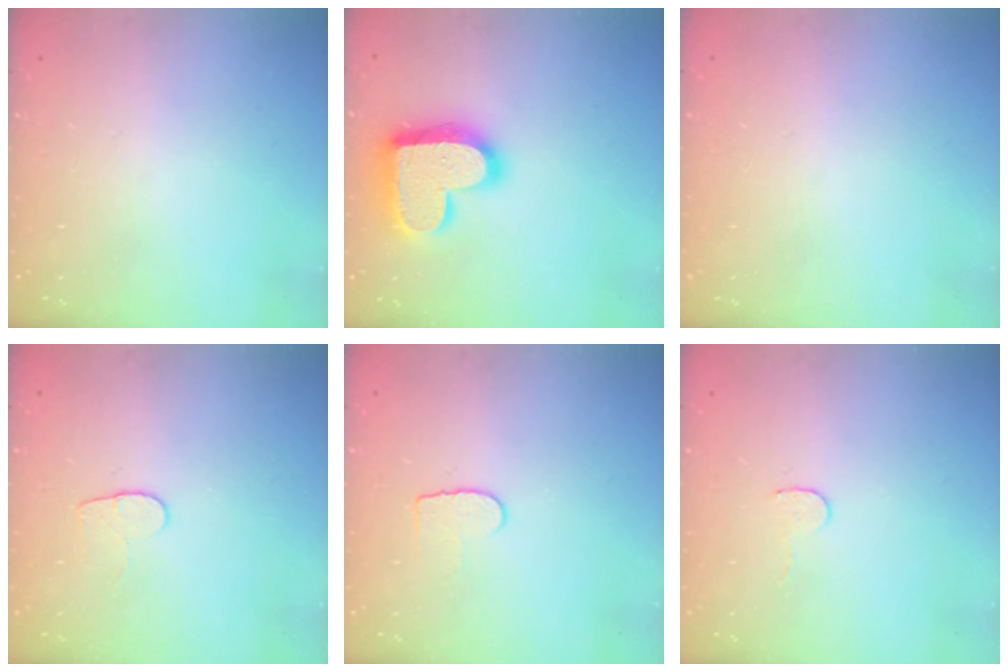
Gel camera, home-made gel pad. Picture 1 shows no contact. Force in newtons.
{"total": 19.2, "press": 19.2, "slide": 1.3}
{"total": 0.5, "press": 0.5, "slide": 0.1}
{"total": 4.5, "press": 4.4, "slide": 0.5}
{"total": 5.7, "press": 5.6, "slide": 0.5}
{"total": 4.1, "press": 4.1, "slide": 0.3}